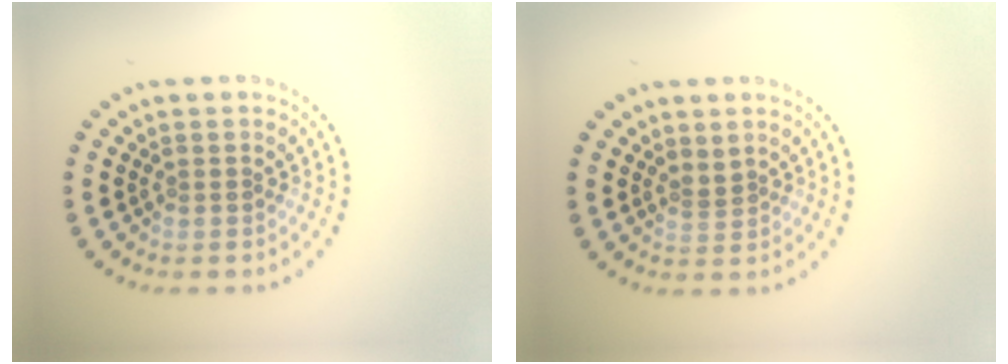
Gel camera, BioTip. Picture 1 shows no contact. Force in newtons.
{"total": 0.8, "press": 0.5, "slide": 0.7}